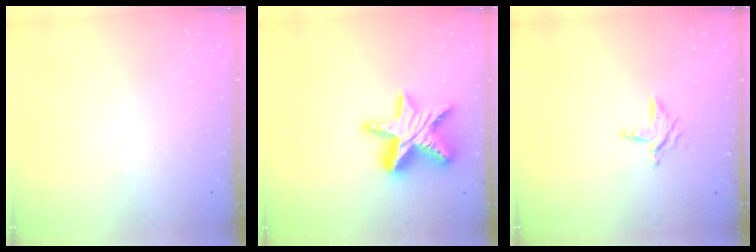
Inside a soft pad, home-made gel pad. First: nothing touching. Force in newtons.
{"total": 16.5, "press": 16.4, "slide": 1.2}
{"total": 6.4, "press": 6.4, "slide": 0.7}